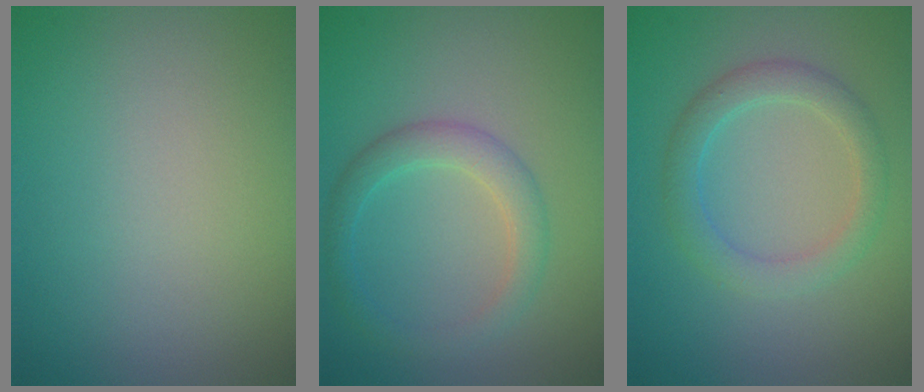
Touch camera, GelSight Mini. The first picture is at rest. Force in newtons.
{"total": 2.7, "press": 2.7, "slide": 0.1}
{"total": 2.9, "press": 2.9, "slide": 0.2}